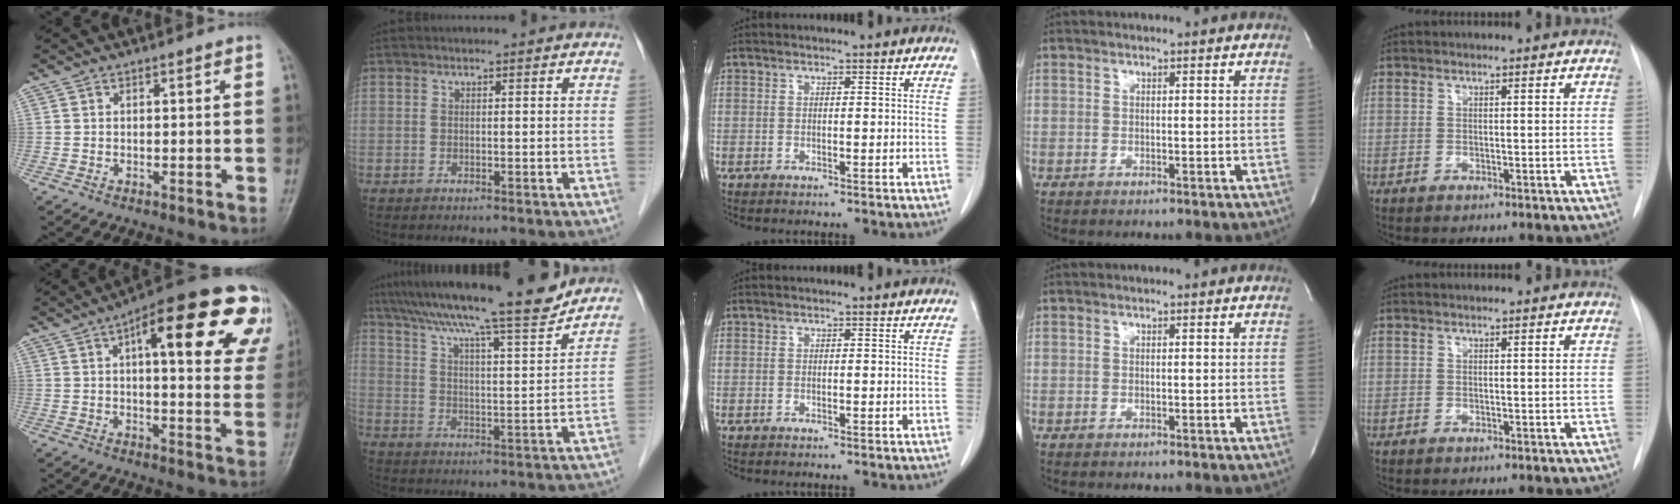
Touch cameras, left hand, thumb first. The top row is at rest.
{"thumb": {"total": 24.4, "force": [10.6, 8.0, 20.5], "torque": [-0.248, 0.007, 0.133]}, "index": {"total": 18.5, "force": [16.0, 0.3, 9.4], "torque": [-0.153, 0.004, 0.242]}}